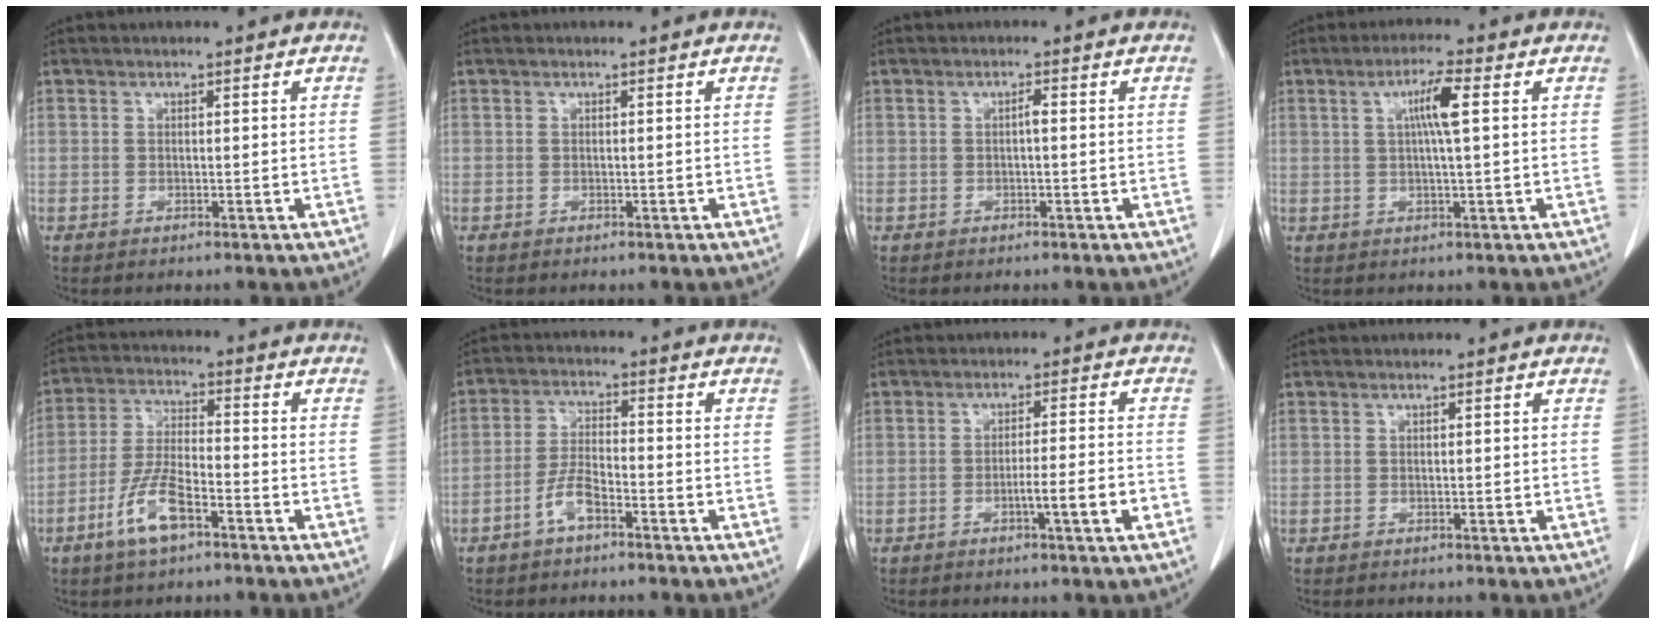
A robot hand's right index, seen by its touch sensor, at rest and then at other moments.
{"total": 0.0}
{"total": 0.9, "force": [-0.1, 0.2, 0.9], "torque": [-0.015, 0.002, -0.001]}
{"total": 5.1, "force": [1.2, -0.1, 5.0], "torque": [-0.089, 0.004, 0.021]}
{"total": 8.2, "force": [-4.4, 2.2, 6.5], "torque": [-0.139, -0.003, -0.086]}
{"total": 4.7, "force": [-2.9, 1.3, 3.4], "torque": [-0.074, 0.008, -0.056]}
{"total": 5.5, "force": [-2.2, -0.3, 5.1], "torque": [-0.071, -0.002, -0.031]}
{"total": 0.0}